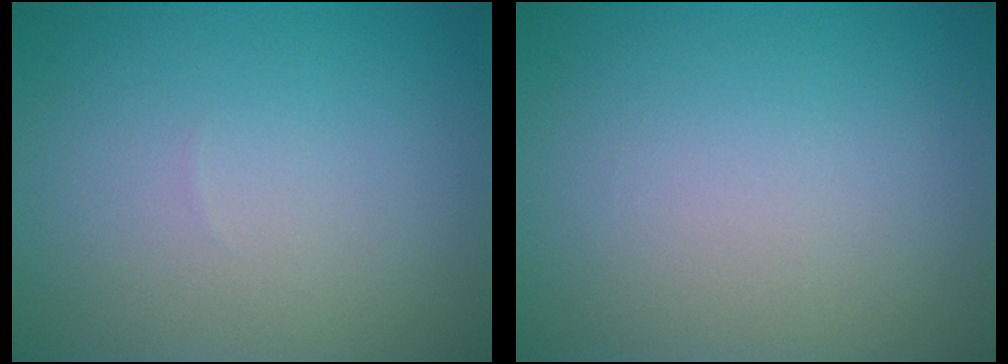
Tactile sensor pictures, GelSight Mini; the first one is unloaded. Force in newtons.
{"total": 0.0}